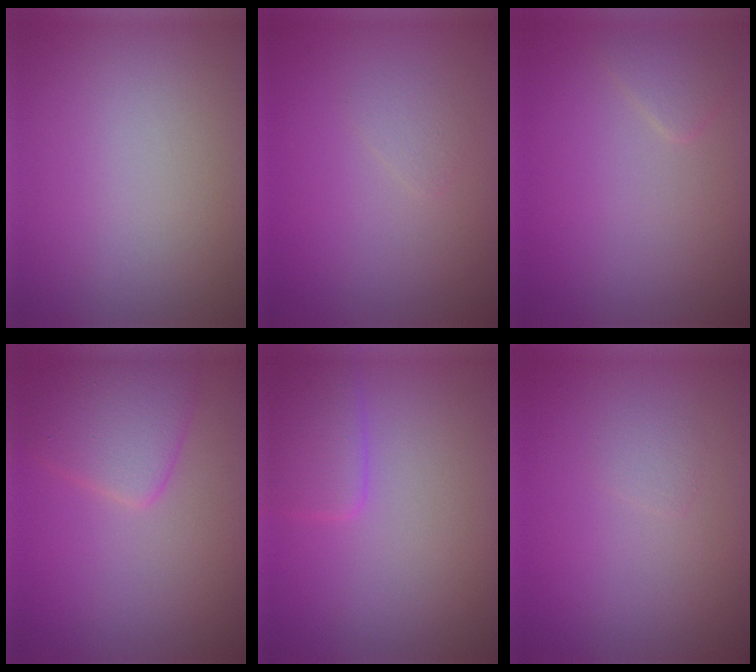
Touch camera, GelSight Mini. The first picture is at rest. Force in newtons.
{"total": 0.9, "press": 0.9, "slide": 0.1}
{"total": 1.2, "press": 1.2, "slide": 0.1}
{"total": 3.7, "press": 3.7, "slide": 0.1}
{"total": 2.6, "press": 2.5, "slide": 0.3}
{"total": 0.7, "press": 0.7, "slide": 0.0}